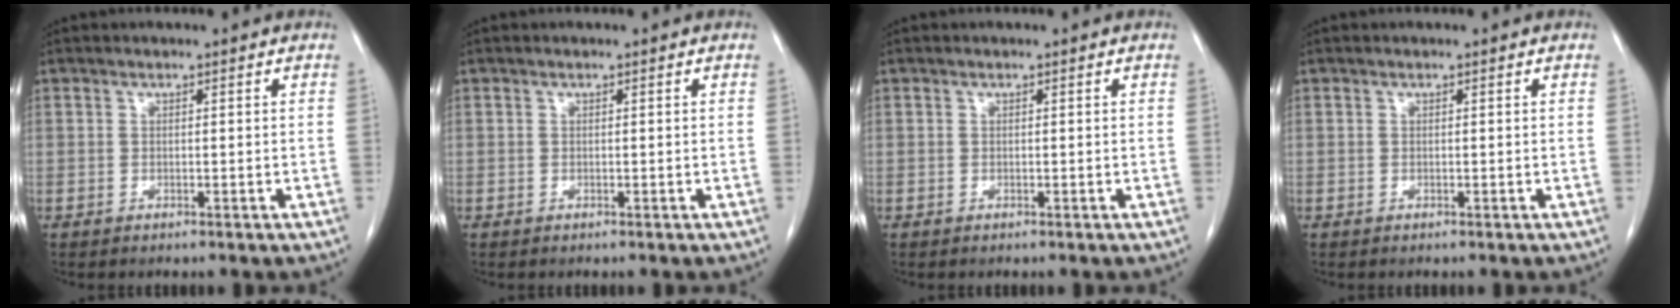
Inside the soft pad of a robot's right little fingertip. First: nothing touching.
{"total": 0.0}
{"total": 0.0}
{"total": 0.0}